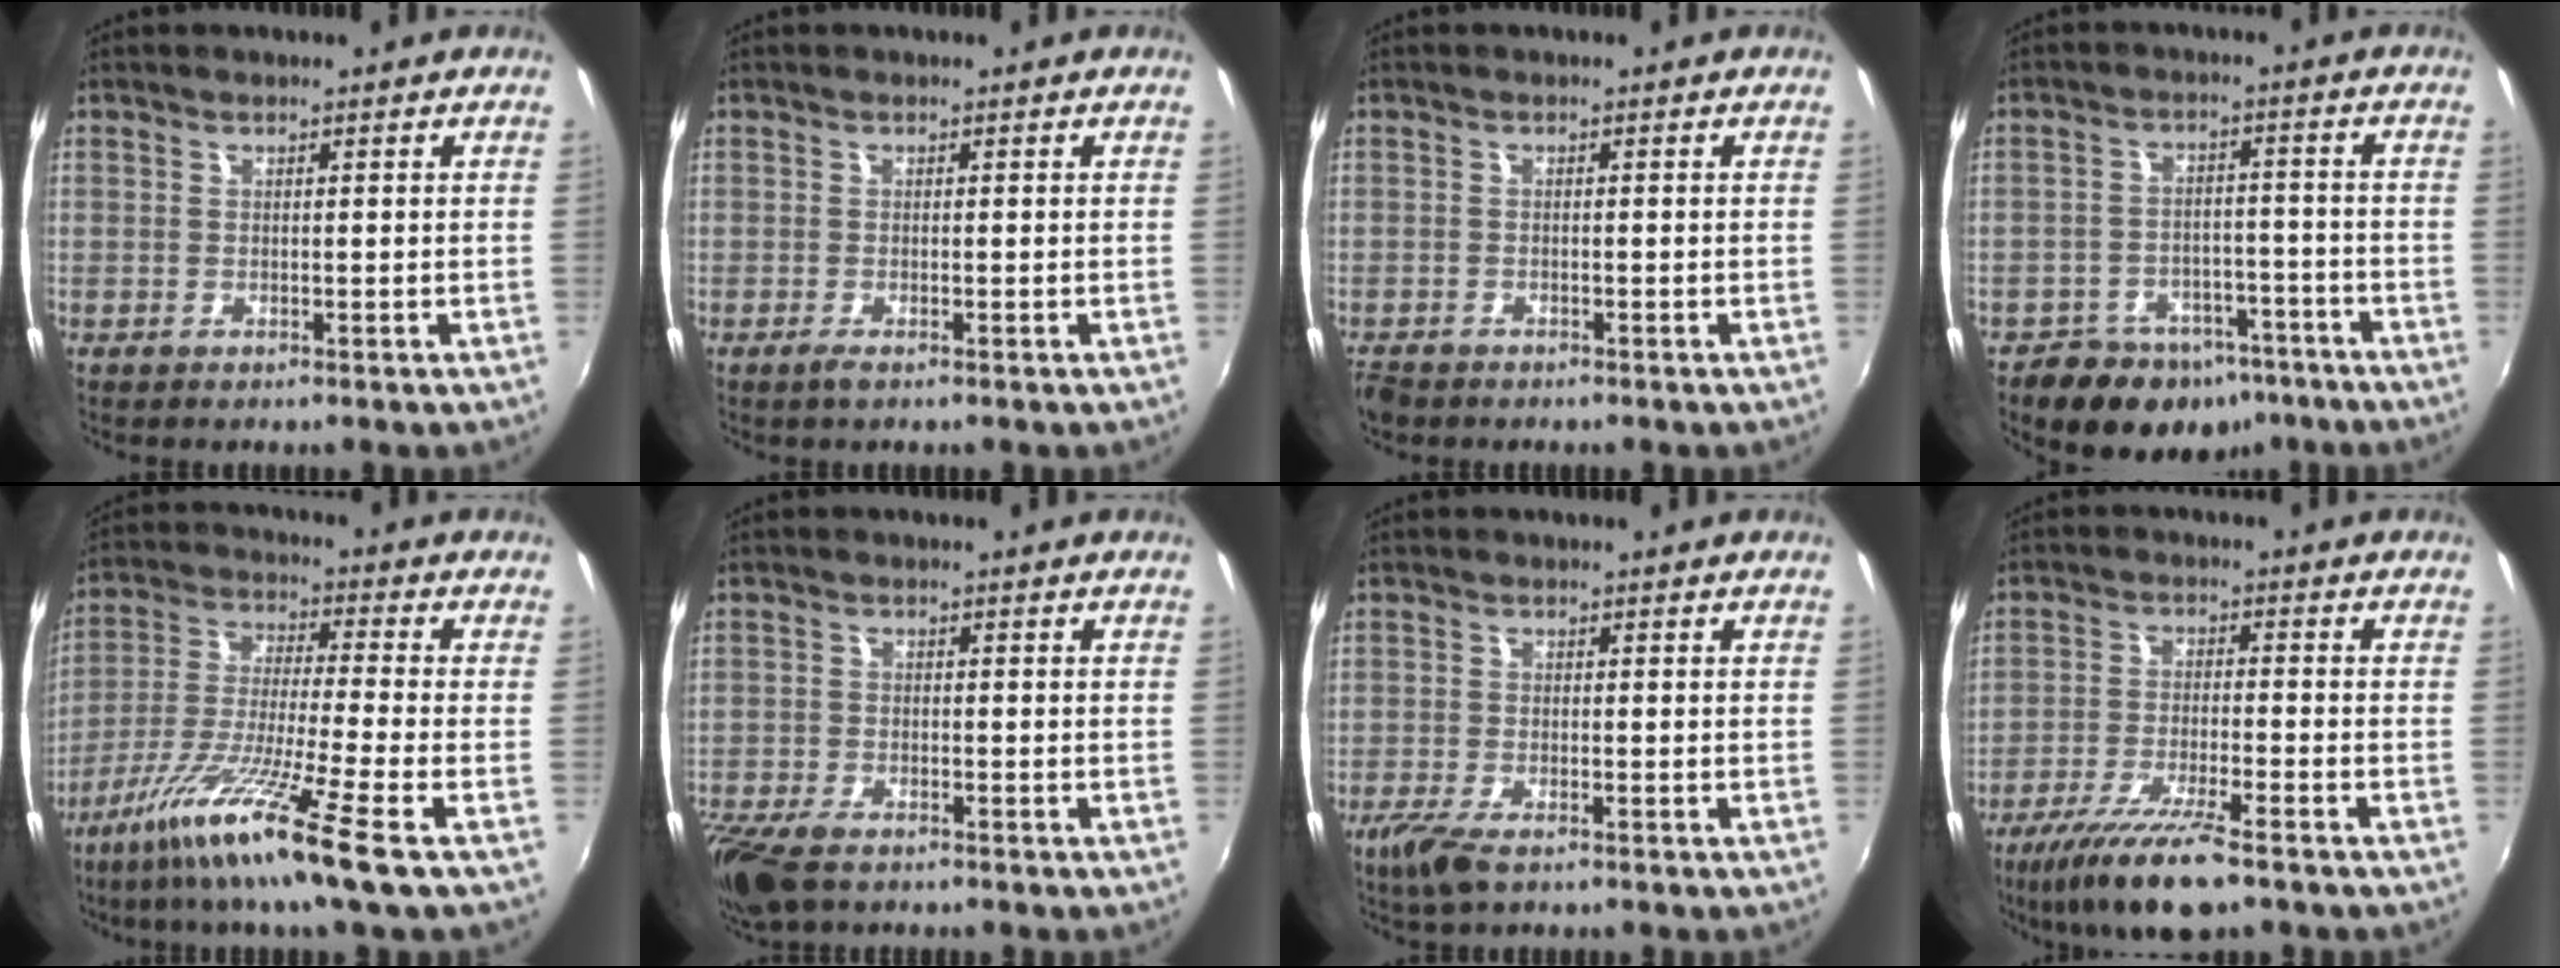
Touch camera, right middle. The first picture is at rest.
{"total": 1.2, "force": [-0.7, 0.1, 0.9], "torque": [-0.018, -0.005, -0.015]}
{"total": 3.2, "force": [-2.8, 1.3, 1.0], "torque": [-0.033, -0.015, -0.055]}
{"total": 12.8, "force": [-9.0, 7.9, 4.3], "torque": [-0.099, 0.016, -0.114]}
{"total": 13.7, "force": [-8.7, -1.5, 10.5], "torque": [-0.215, -0.027, -0.159]}
{"total": 9.0, "force": [-6.8, 3.2, 4.9], "torque": [-0.132, -0.040, -0.131]}
{"total": 4.9, "force": [-3.3, 1.4, 3.3], "torque": [-0.084, -0.018, -0.064]}
{"total": 11.7, "force": [-8.5, 1.9, 7.8], "torque": [-0.167, -0.027, -0.152]}